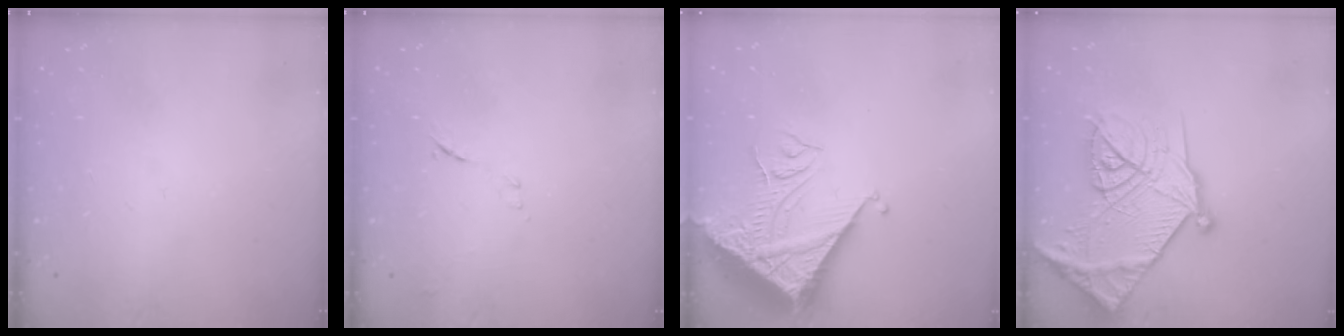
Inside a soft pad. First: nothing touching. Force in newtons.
{"total": 7.5, "press": 7.5, "slide": 0.8}
{"total": 11.1, "press": 11.1, "slide": 1.0}
{"total": 30.3, "press": 30.1, "slide": 3.2}